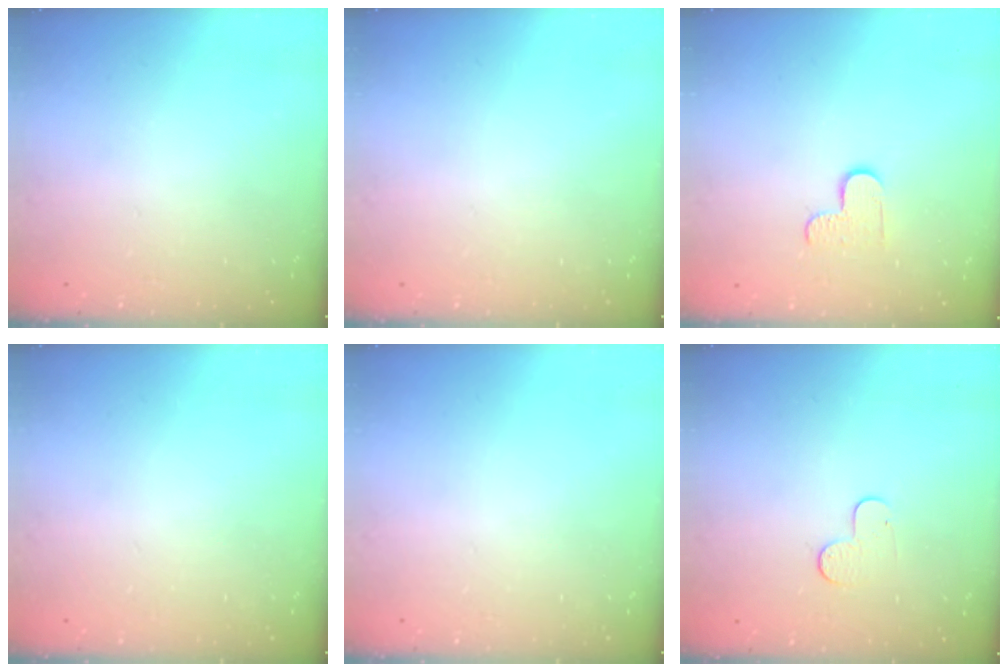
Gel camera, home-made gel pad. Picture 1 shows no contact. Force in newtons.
{"total": 0.0}
{"total": 5.9, "press": 5.8, "slide": 0.6}
{"total": 0.0}
{"total": 0.0}
{"total": 5.9, "press": 5.9, "slide": 0.4}